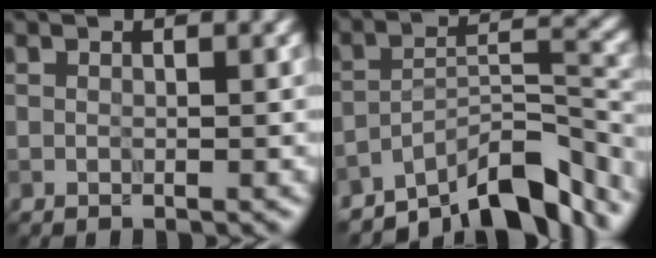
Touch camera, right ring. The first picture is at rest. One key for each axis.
{"total": 8.7, "fx": -7.0, "fy": 2.0, "fz": 4.8, "tx": -0.065, "ty": 0.007, "tz": -0.126}